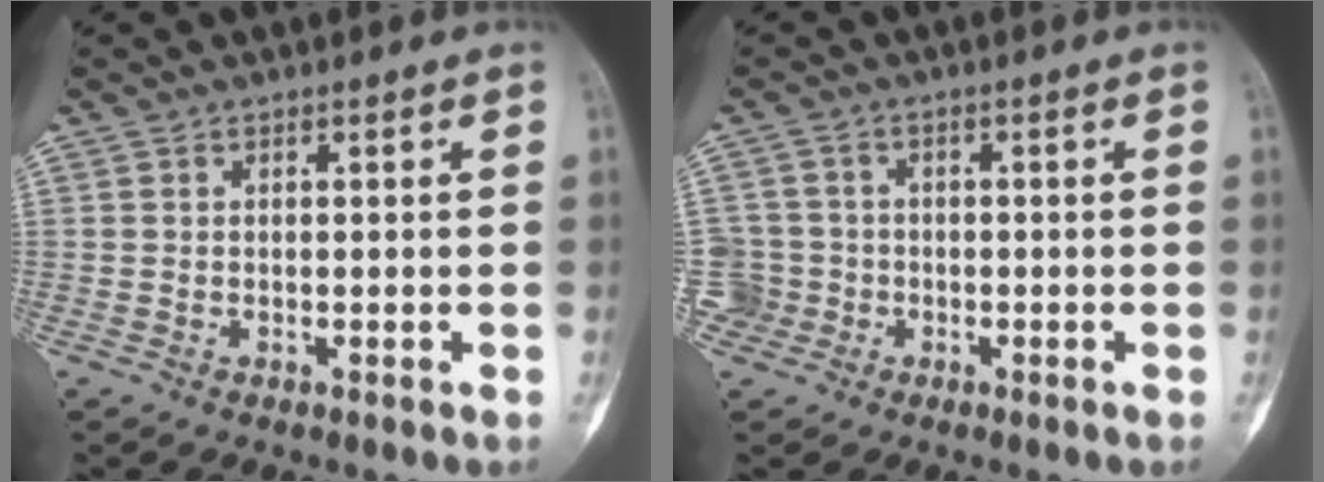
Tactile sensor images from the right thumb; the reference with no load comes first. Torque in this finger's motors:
{"motor_torque": [0.86, 0.62, 0.56, -0.34, 0.05]}